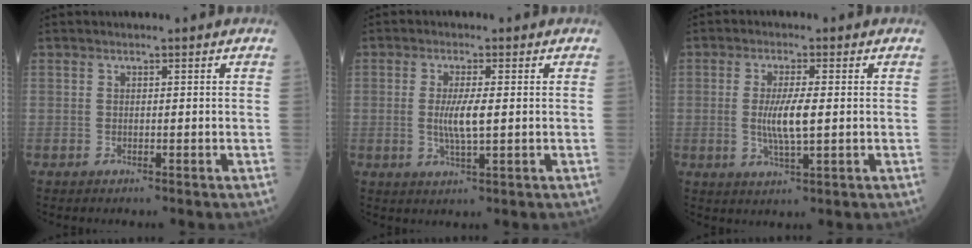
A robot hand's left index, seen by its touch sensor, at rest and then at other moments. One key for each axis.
{"total": 4.2, "fx": 0.0, "fy": 0.5, "fz": 4.1, "tx": -0.080, "ty": -0.008, "tz": 0.001}
{"total": 5.2, "fx": -0.1, "fy": 0.6, "fz": 5.2, "tx": -0.100, "ty": -0.009, "tz": -0.002}